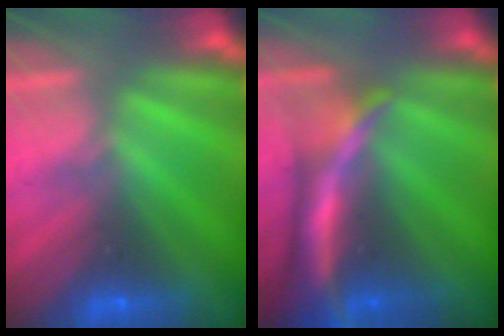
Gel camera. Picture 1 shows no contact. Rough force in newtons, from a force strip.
{"total": 7.1}